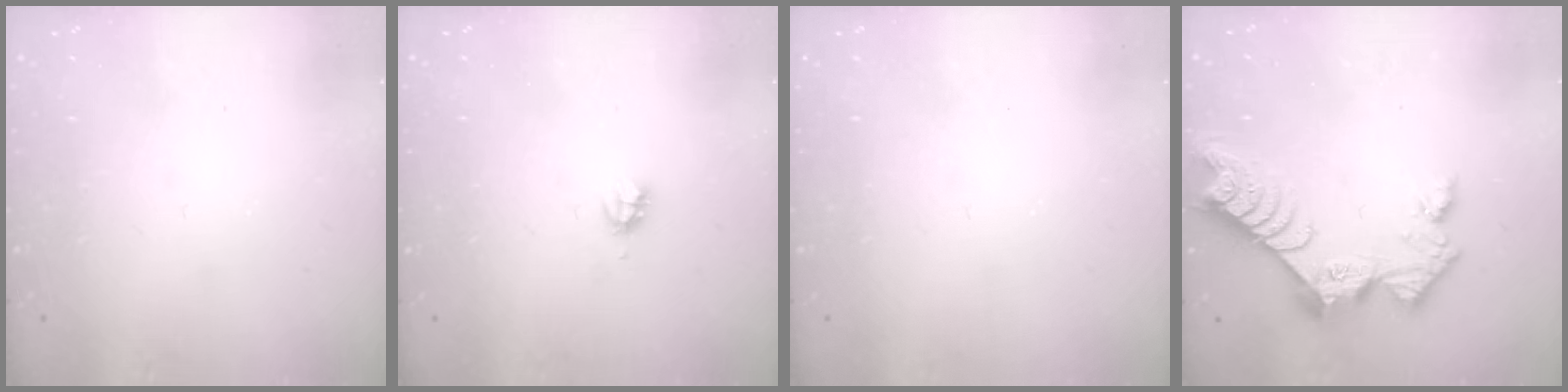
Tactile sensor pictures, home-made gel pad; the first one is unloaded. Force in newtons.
{"total": 2.2, "press": 2.2, "slide": 0.3}
{"total": 0.0}
{"total": 10.5, "press": 10.4, "slide": 0.8}